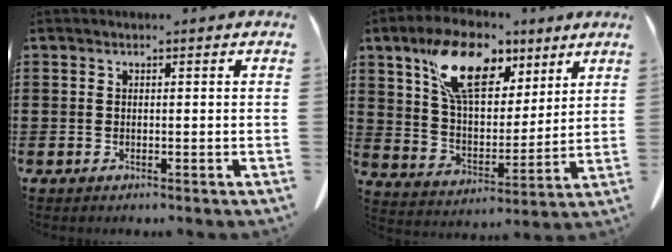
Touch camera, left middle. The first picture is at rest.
{"total": 13.4, "force": [8.2, 6.8, 8.0], "torque": [-0.167, -0.007, 0.154]}